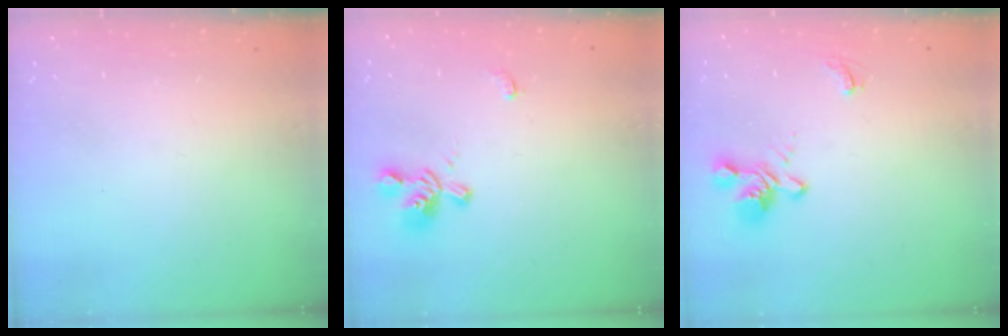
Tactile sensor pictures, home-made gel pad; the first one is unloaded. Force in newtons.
{"total": 1.7, "press": 1.0, "slide": 1.3}
{"total": 5.7, "press": 5.5, "slide": 1.6}